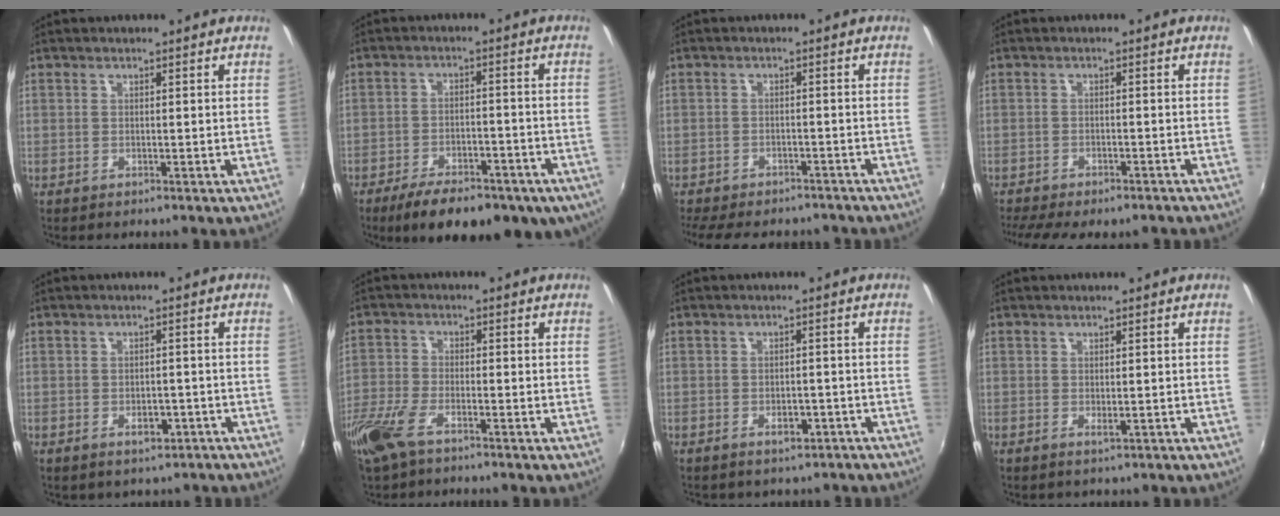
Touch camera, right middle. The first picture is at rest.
{"total": 18.2, "force": [-12.2, 7.4, 11.3], "torque": [-0.203, -0.032, -0.164]}
{"total": 11.2, "force": [-9.1, 4.9, 4.3], "torque": [-0.105, -0.004, -0.130]}
{"total": 10.2, "force": [-8.5, 2.9, 5.0], "torque": [-0.117, -0.035, -0.127]}
{"total": 4.2, "force": [-2.6, 2.7, 1.9], "torque": [-0.036, 0.002, -0.024]}
{"total": 8.1, "force": [-5.3, 3.2, 5.2], "torque": [-0.133, -0.013, -0.111]}
{"total": 3.7, "force": [-2.6, 2.2, 1.5], "torque": [-0.024, 0.007, -0.024]}
{"total": 0.8, "force": [-0.3, 0.4, 0.7], "torque": [-0.010, -0.002, -0.003]}